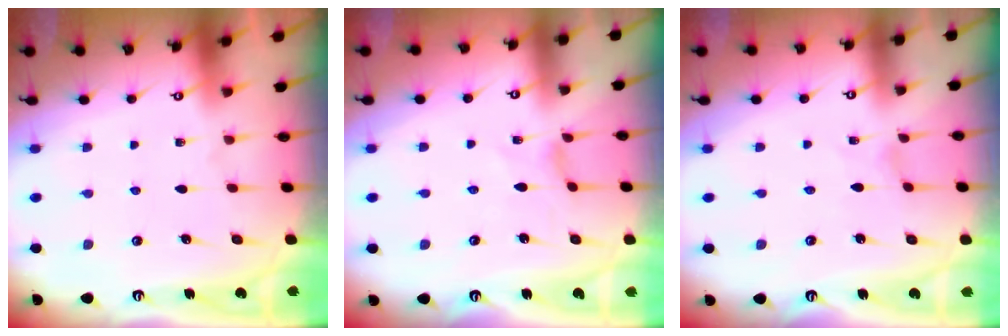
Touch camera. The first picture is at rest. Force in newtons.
{"total": 0.0}
{"total": 0.0}